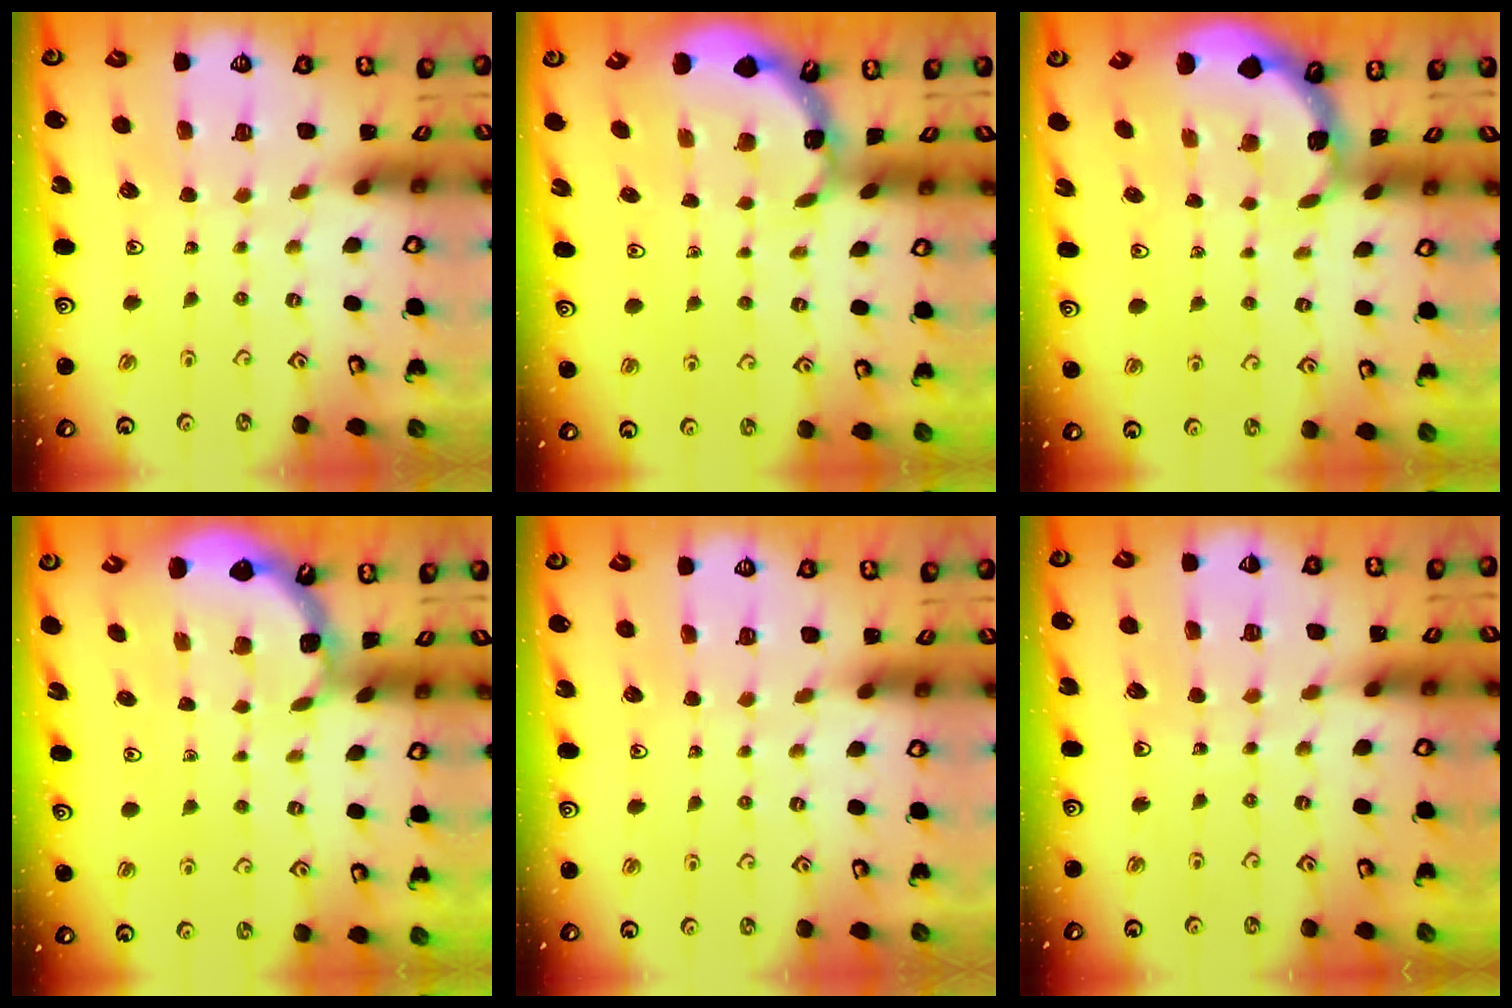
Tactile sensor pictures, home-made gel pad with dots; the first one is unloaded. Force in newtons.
{"total": 1.9, "press": 1.9, "slide": 0.1}
{"total": 1.5, "press": 1.5, "slide": 0.2}
{"total": 1.3, "press": 1.3, "slide": 0.1}
{"total": 0.0}
{"total": 3.5, "press": 3.5, "slide": 0.3}